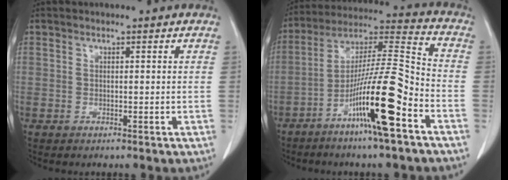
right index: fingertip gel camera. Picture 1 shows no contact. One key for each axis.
{"total": 15.9, "fx": -7.5, "fy": 0.3, "fz": 14.1, "tx": -0.257, "ty": -0.007, "tz": -0.137}